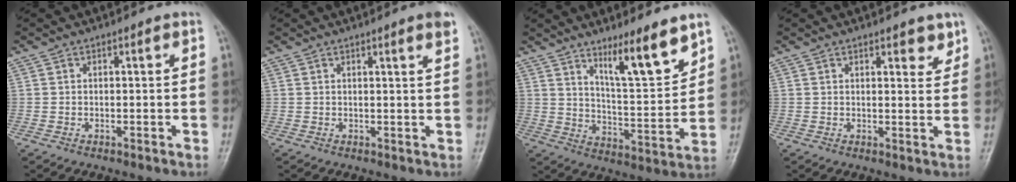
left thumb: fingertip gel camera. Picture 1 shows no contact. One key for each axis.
{"total": 2.8, "fx": 1.8, "fy": -0.1, "fz": 2.2, "tx": -0.028, "ty": -0.009, "tz": 0.023}
{"total": 11.7, "fx": 8.0, "fy": 1.9, "fz": 8.3, "tx": -0.121, "ty": -0.065, "tz": 0.140}
{"total": 3.6, "fx": 2.5, "fy": 1.4, "fz": 2.1, "tx": -0.011, "ty": -0.016, "tz": 0.031}